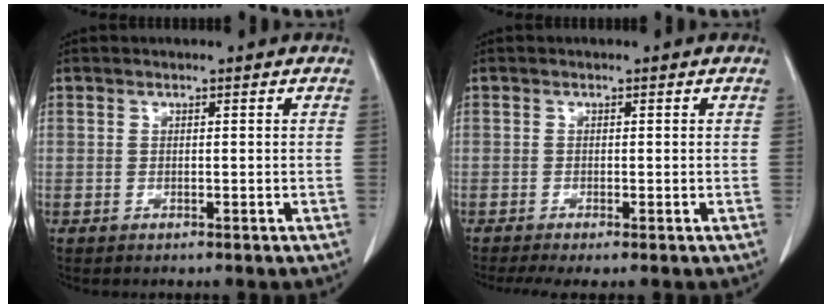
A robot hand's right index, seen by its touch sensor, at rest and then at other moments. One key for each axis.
{"total": 2.6, "fx": -1.7, "fy": 0.3, "fz": 1.8, "tx": -0.035, "ty": -0.010, "tz": -0.031}